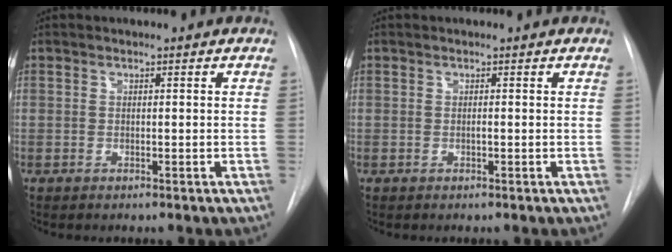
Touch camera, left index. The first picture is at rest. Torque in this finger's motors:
{"motor_torque": [0.38, 0.14, 0.00, 0.02]}